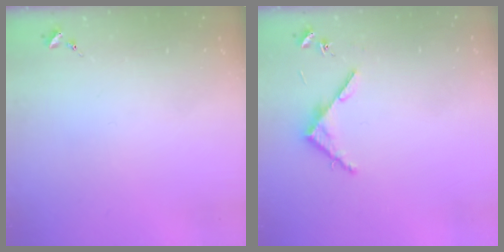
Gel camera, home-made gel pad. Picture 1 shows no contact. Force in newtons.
{"total": 4.2, "press": 4.2, "slide": 0.4}